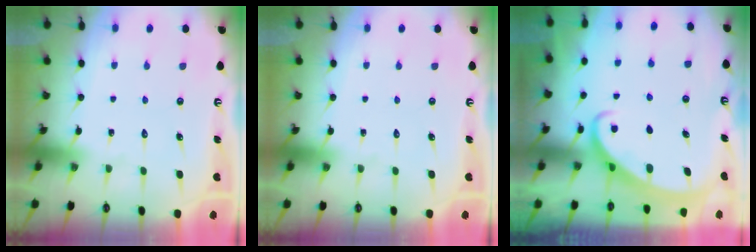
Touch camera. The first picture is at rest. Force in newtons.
{"total": 0.0}
{"total": 2.7, "press": 2.7, "slide": 0.4}